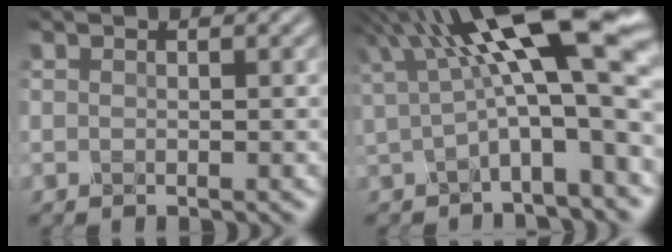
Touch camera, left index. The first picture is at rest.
{"total": 12.9, "force": [3.6, 3.3, 11.9], "torque": [-0.184, 0.019, 0.058]}